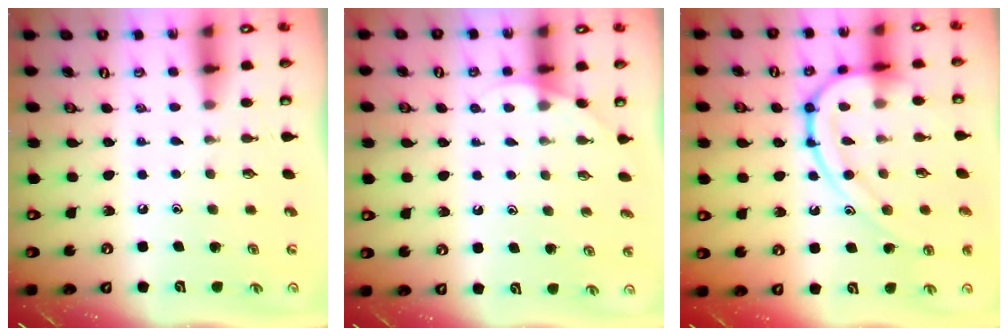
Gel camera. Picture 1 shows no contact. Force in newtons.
{"total": 2.9, "press": 2.9, "slide": 0.2}
{"total": 14.4, "press": 14.4, "slide": 0.5}